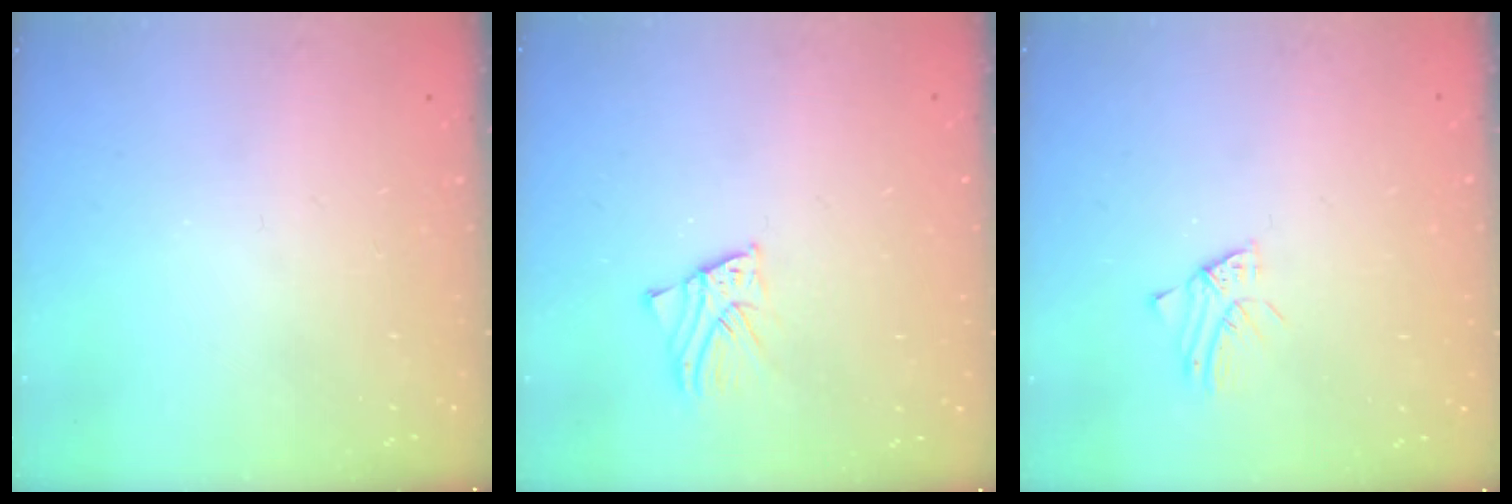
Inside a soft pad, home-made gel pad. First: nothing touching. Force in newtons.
{"total": 2.6, "press": 2.6, "slide": 0.1}
{"total": 1.5, "press": 1.4, "slide": 0.1}